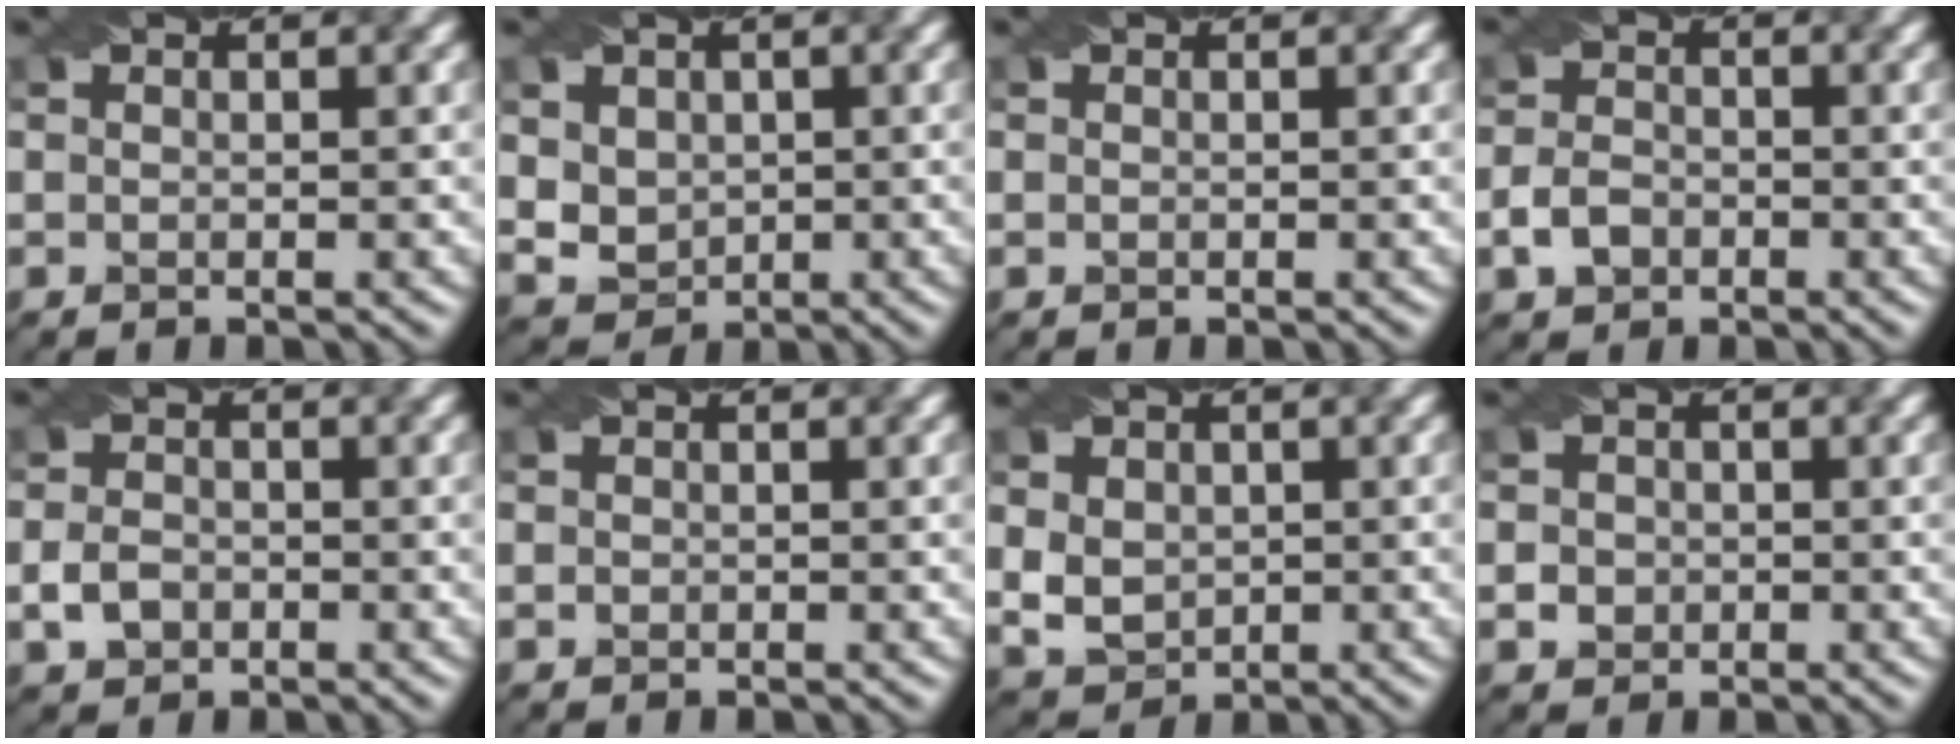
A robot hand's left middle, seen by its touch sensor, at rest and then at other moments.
{"total": 4.6, "force": [1.5, 3.9, 1.9], "torque": [-0.053, 0.007, 0.037]}
{"total": 0.0}
{"total": 2.5, "force": [-1.1, 1.9, 1.2], "torque": [-0.023, 0.000, -0.025]}
{"total": 2.3, "force": [-0.8, 1.9, 1.1], "torque": [-0.022, -0.002, -0.018]}
{"total": 0.5, "force": [0.0, 0.5, 0.1], "torque": [0.000, -0.002, -0.001]}
{"total": 3.9, "force": [0.6, 3.3, 1.9], "torque": [-0.047, 0.001, 0.016]}
{"total": 1.9, "force": [-0.1, 1.9, 0.5], "torque": [0.004, 0.001, -0.002]}